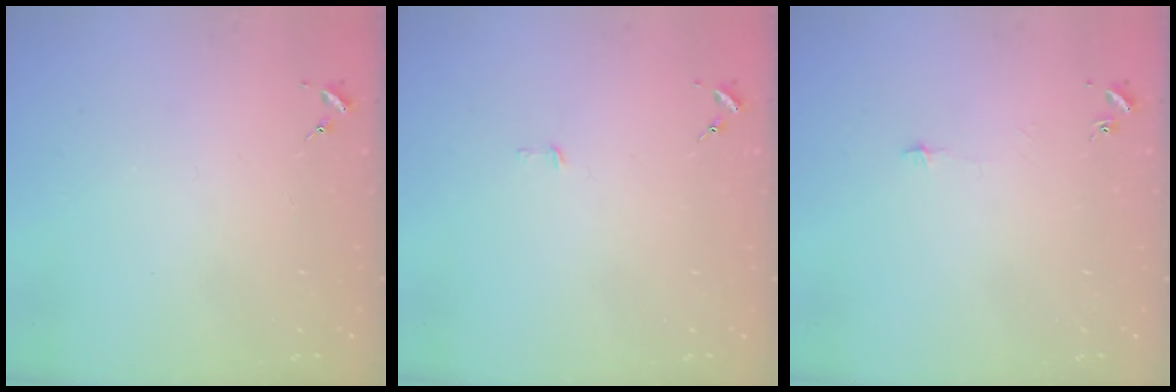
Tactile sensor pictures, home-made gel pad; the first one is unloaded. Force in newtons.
{"total": 2.1, "press": 2.1, "slide": 0.2}
{"total": 2.7, "press": 2.6, "slide": 0.3}